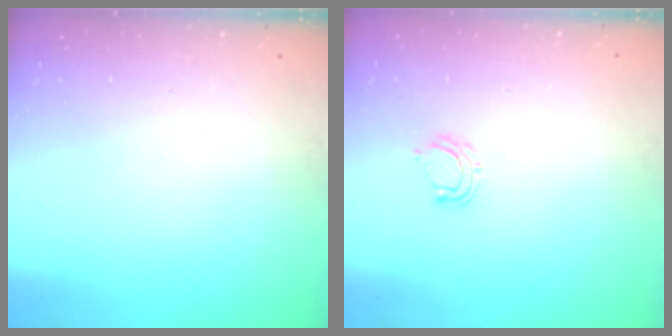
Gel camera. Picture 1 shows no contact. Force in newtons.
{"total": 5.1, "press": 5.1, "slide": 0.7}